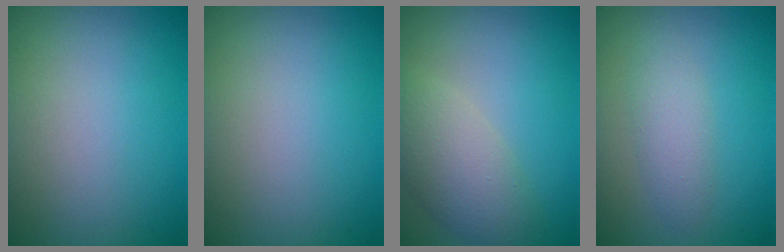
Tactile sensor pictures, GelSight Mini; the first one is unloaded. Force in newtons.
{"total": 0.0}
{"total": 4.7, "press": 4.7, "slide": 0.4}
{"total": 2.3, "press": 2.3, "slide": 0.1}